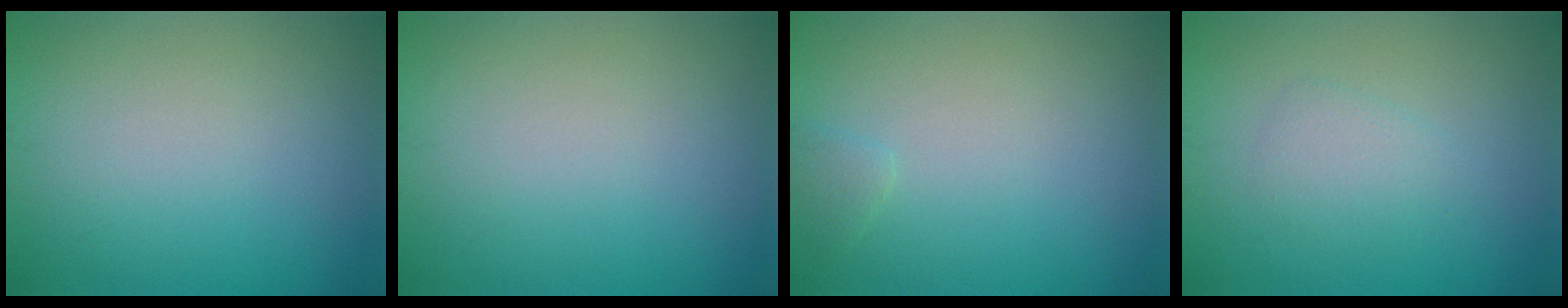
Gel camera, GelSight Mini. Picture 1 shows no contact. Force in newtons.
{"total": 0.0}
{"total": 0.8, "press": 0.8, "slide": 0.0}
{"total": 1.8, "press": 1.8, "slide": 0.0}